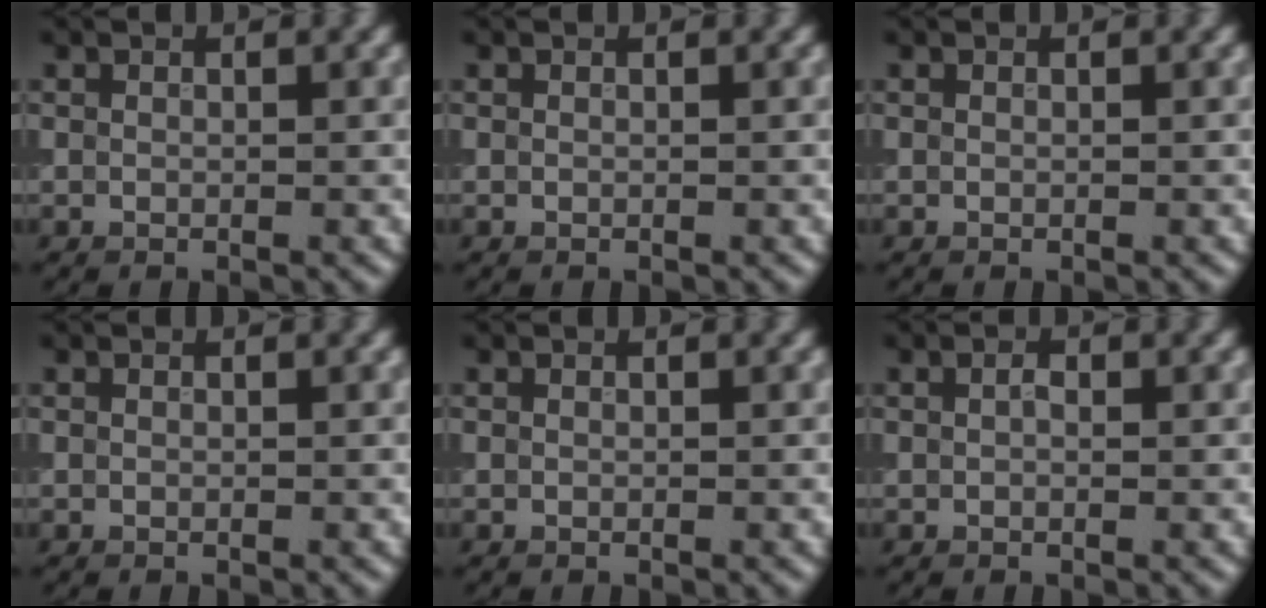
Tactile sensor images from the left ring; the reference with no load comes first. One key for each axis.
{"total": 0.0}
{"total": 0.0}
{"total": 0.0}
{"total": 0.0}
{"total": 0.8, "fx": 0.1, "fy": 0.5, "fz": 0.6, "tx": -0.011, "ty": 0.001, "tz": 0.000}